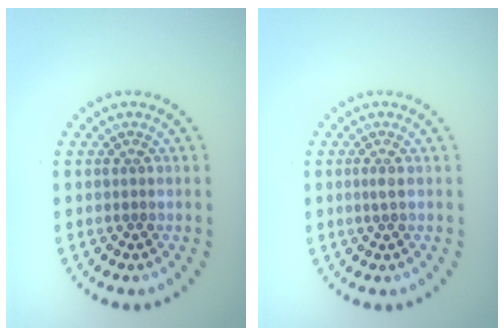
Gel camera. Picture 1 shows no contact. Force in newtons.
{"total": 0.6, "press": 0.5, "slide": 0.3}